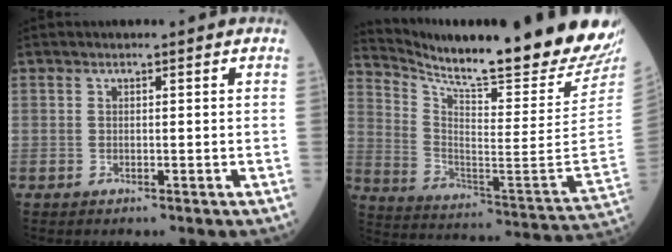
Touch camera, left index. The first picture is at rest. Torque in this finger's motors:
{"motor_torque": [0.04, -1.48, 0.24, 0.13]}